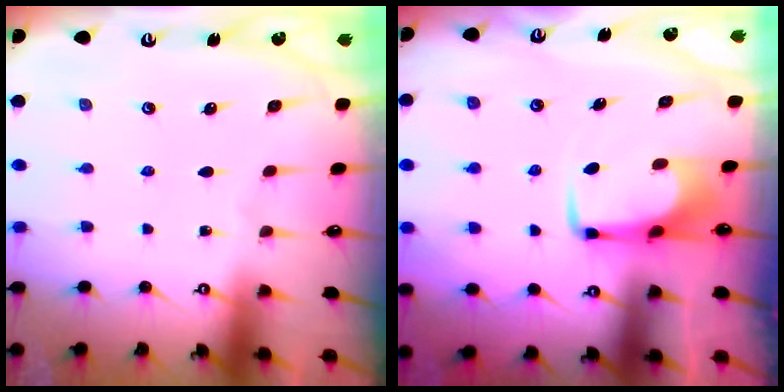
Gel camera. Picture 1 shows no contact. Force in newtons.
{"total": 5.4, "press": 5.4, "slide": 0.4}